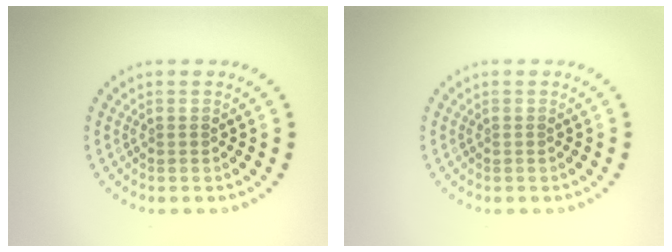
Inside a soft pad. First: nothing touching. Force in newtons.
{"total": 0.0}